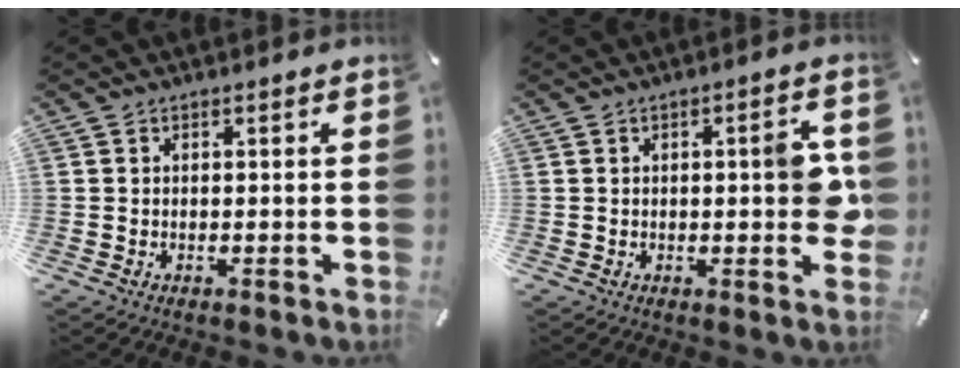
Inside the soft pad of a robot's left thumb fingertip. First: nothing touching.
{"total": 7.0, "force": [0.3, 2.5, 6.6], "torque": [-0.075, -0.006, -0.002]}